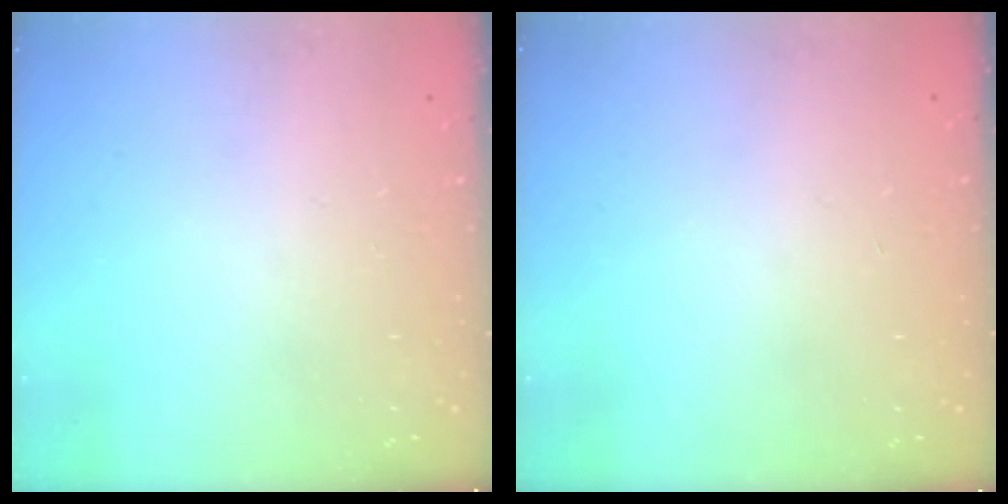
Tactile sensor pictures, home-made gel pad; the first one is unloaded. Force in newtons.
{"total": 0.0}